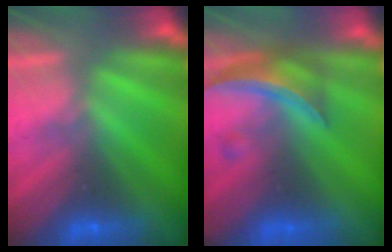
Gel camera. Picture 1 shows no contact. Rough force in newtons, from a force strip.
{"total": 12.7}